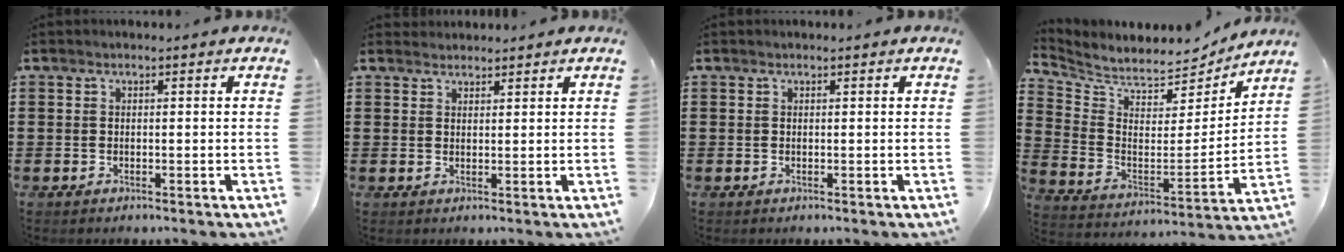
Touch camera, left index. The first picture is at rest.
{"total": 1.6, "force": [1.5, 0.3, -0.1], "torque": [-0.001, 0.002, 0.031]}
{"total": 0.0}
{"total": 5.5, "force": [5.3, 1.3, 0.6], "torque": [-0.048, -0.050, 0.087]}